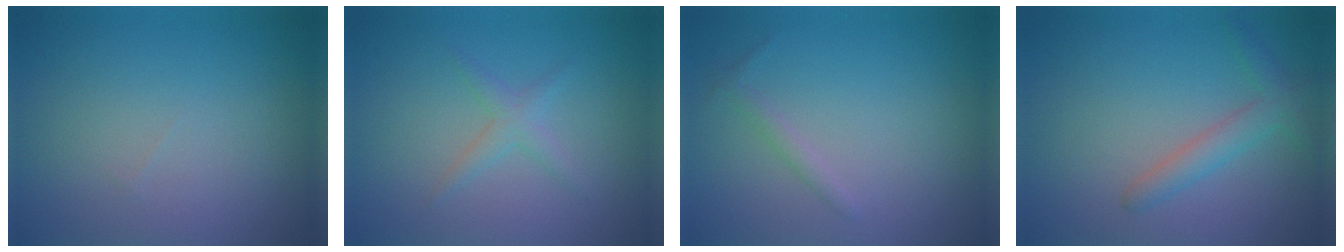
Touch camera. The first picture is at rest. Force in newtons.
{"total": 1.4, "press": 1.4, "slide": 0.1}
{"total": 0.9, "press": 0.9, "slide": 0.1}
{"total": 2.3, "press": 2.3, "slide": 0.1}